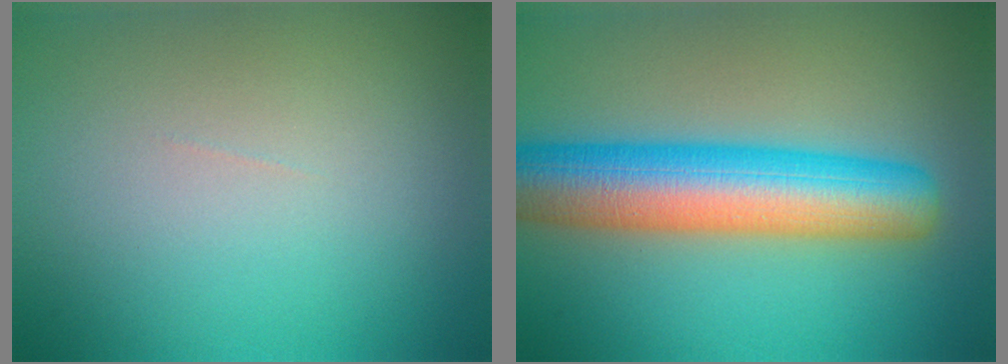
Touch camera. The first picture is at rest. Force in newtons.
{"total": 9.8, "press": 9.8, "slide": 0.2}